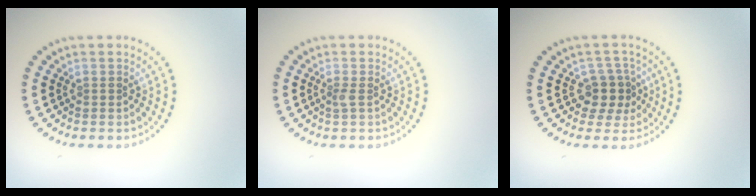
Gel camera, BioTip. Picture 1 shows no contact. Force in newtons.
{"total": 0.7, "press": 0.5, "slide": 0.4}
{"total": 2.7, "press": 2.2, "slide": 1.5}